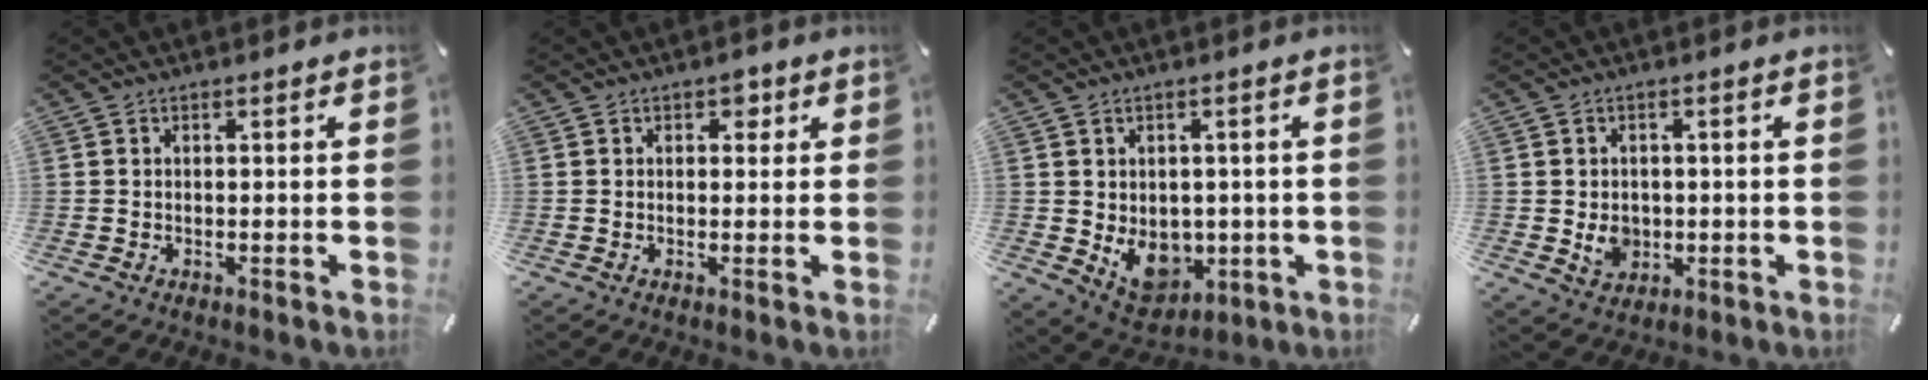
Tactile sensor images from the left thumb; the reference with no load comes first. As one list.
[{"total": 2.6, "force": [1.1, 1.9, 1.4], "torque": [0.001, -0.006, 0.009]}, {"total": 9.3, "force": [-1.2, 8.0, 4.7], "torque": [-0.053, -0.005, -0.015]}, {"total": 5.1, "force": [-0.5, 4.5, 2.4], "torque": [-0.024, -0.003, -0.009]}]